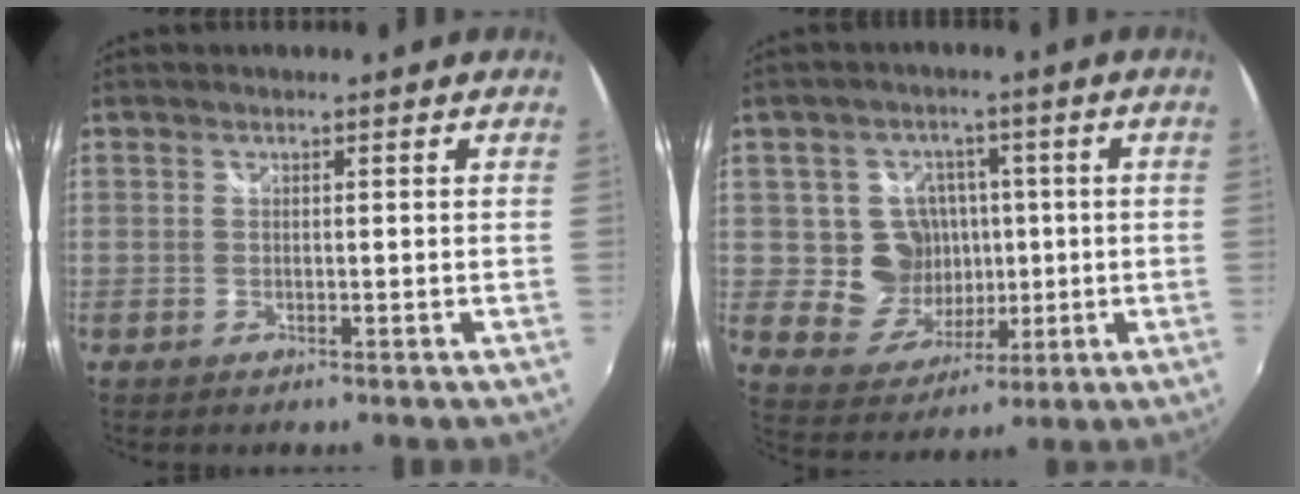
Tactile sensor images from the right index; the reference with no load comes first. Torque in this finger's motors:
{"motor_torque": [0.08, 0.02, 0.10, 0.00]}